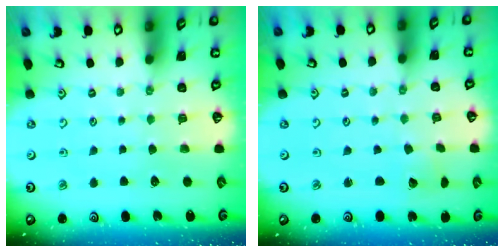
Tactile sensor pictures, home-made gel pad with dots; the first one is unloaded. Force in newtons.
{"total": 2.7, "press": 2.7, "slide": 0.0}